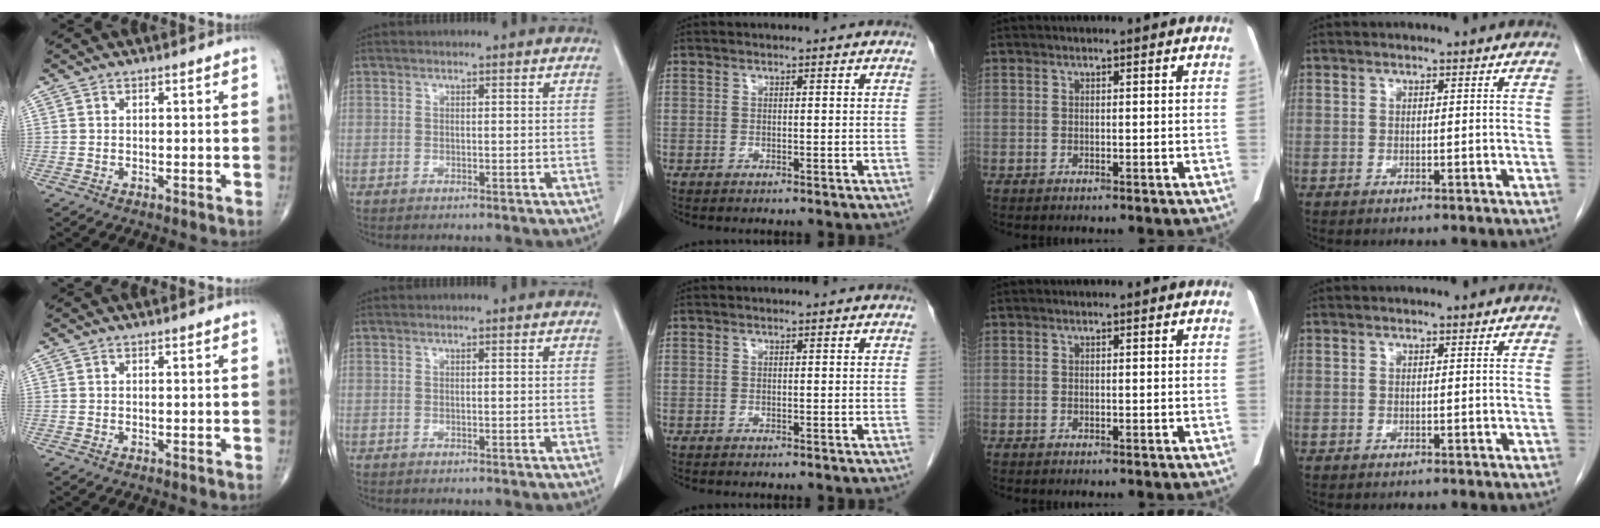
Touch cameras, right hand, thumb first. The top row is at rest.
{}